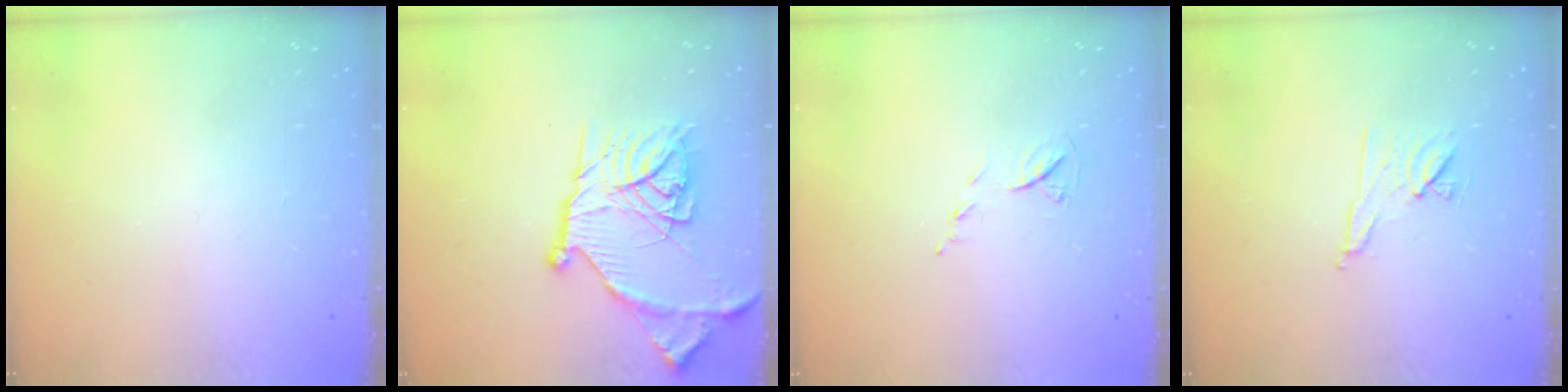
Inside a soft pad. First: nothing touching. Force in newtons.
{"total": 20.3, "press": 20.2, "slide": 1.6}
{"total": 6.2, "press": 6.2, "slide": 0.7}
{"total": 7.5, "press": 7.4, "slide": 1.3}